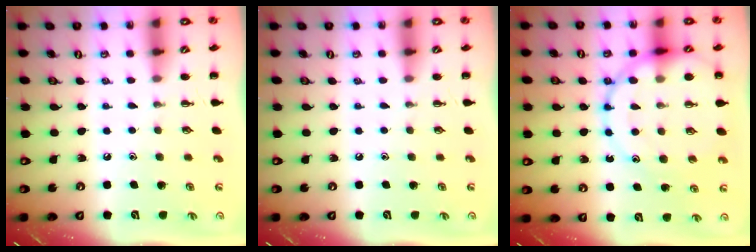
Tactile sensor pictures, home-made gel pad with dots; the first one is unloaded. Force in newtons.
{"total": 0.0}
{"total": 17.5, "press": 17.2, "slide": 3.4}